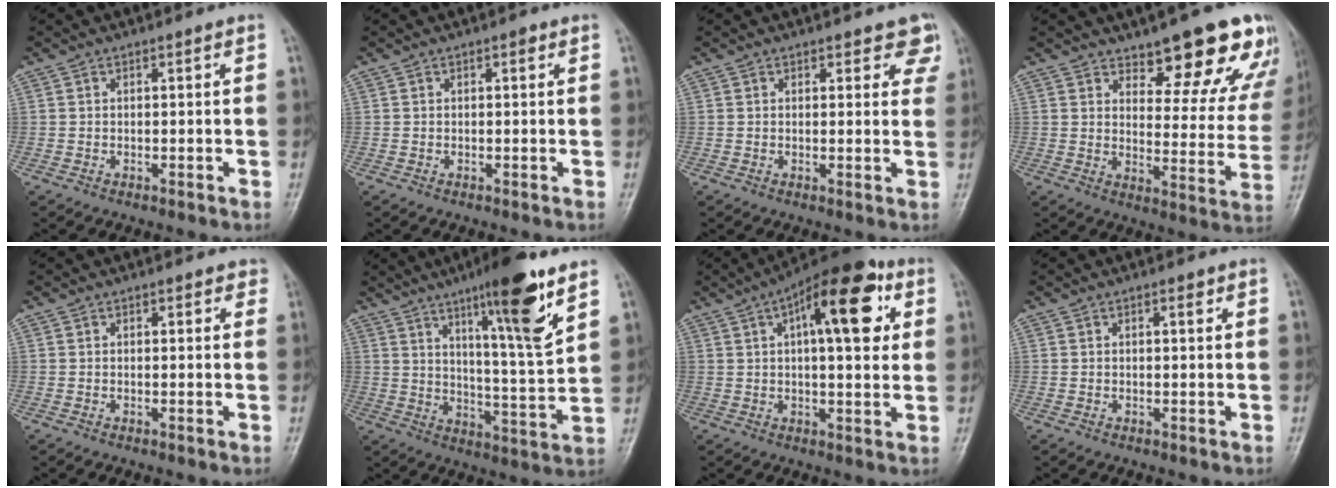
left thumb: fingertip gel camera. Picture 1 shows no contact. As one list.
[{"total": 0.8, "force": [0.4, 0.4, 0.6], "torque": [-0.004, 0.001, 0.002]}, {"total": 4.9, "force": [3.5, 2.6, 2.3], "torque": [0.014, -0.014, 0.030]}, {"total": 16.3, "force": [12.3, 5.8, 8.8], "torque": [-0.053, -0.083, 0.149]}, {"total": 1.7, "force": [1.1, 0.9, 0.8], "torque": [0.007, -0.003, 0.006]}, {"total": 15.8, "force": [9.2, 1.8, 12.8], "torque": [-0.189, -0.057, 0.148]}, {"total": 17.2, "force": [5.9, 6.8, 14.7], "torque": [-0.180, 0.009, 0.076]}, {"total": 1.3, "force": [0.7, 0.4, 1.0], "torque": [-0.013, 0.000, 0.008]}]